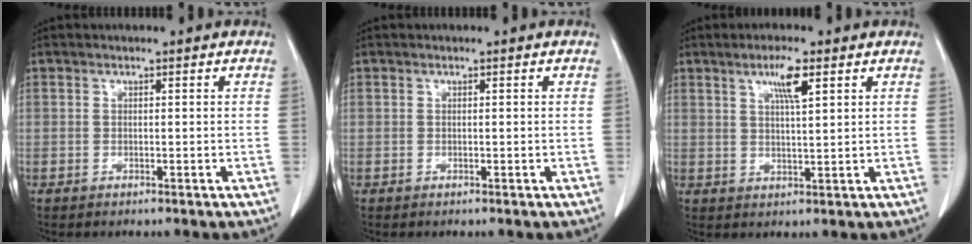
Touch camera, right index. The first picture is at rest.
{"total": 0.0}
{"total": 4.7, "force": [2.4, 0.3, 4.0], "torque": [-0.071, 0.000, 0.043]}